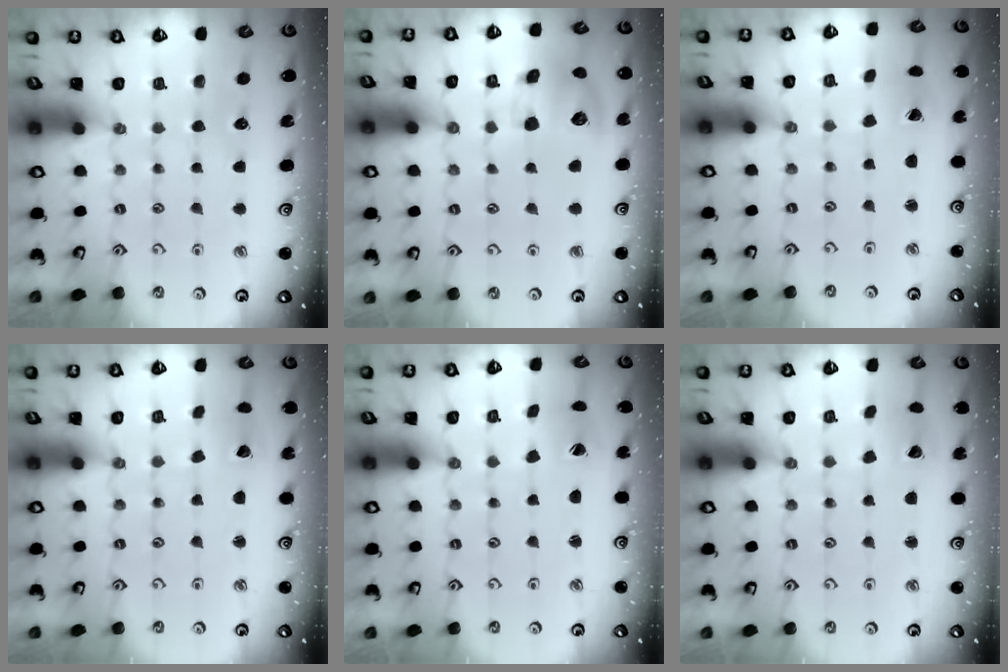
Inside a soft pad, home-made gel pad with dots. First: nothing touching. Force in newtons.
{"total": 11.3, "press": 11.1, "slide": 1.8}
{"total": 1.0, "press": 1.0, "slide": 0.1}
{"total": 1.9, "press": 1.9, "slide": 0.1}
{"total": 1.9, "press": 1.8, "slide": 0.2}
{"total": 2.8, "press": 2.8, "slide": 0.4}